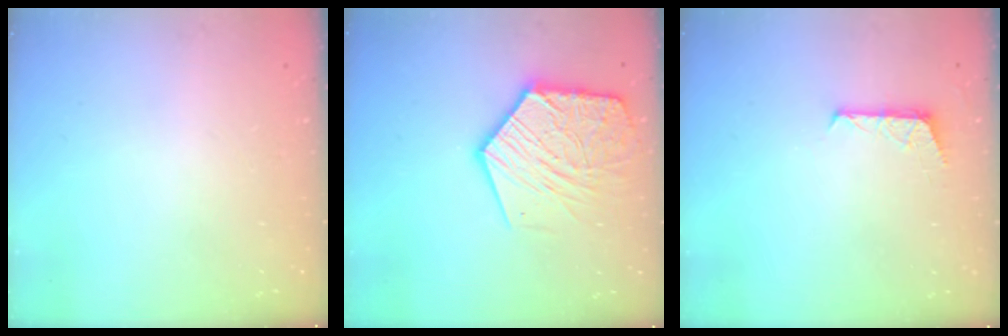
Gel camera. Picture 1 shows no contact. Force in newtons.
{"total": 16.6, "press": 16.5, "slide": 1.6}
{"total": 4.7, "press": 4.7, "slide": 0.4}